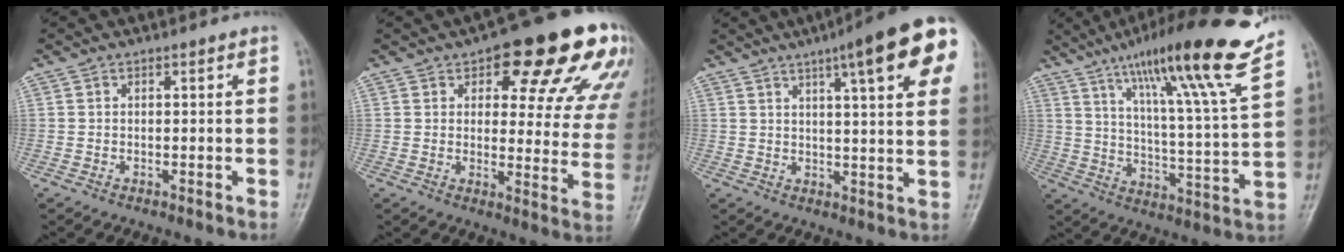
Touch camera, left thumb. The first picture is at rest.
{"total": 21.7, "force": [11.8, 8.5, 16.1], "torque": [-0.151, -0.029, 0.141]}
{"total": 17.9, "force": [8.6, 3.4, 15.3], "torque": [-0.191, -0.008, 0.105]}
{"total": 21.3, "force": [15.0, 0.2, 15.1], "torque": [-0.220, -0.076, 0.231]}